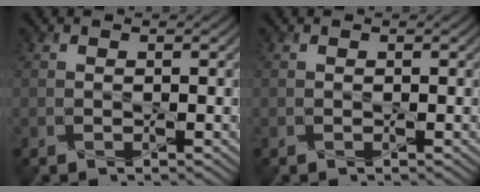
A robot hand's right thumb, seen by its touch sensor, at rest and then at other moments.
{"total": 0.0}